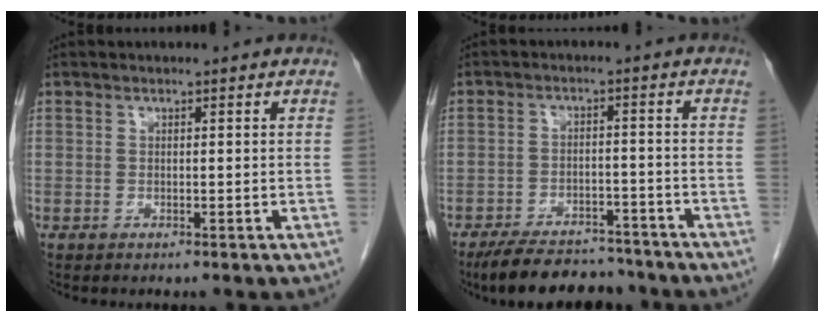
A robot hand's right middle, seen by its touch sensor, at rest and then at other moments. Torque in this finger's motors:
{"motor_torque": [0.57, -0.40, 0.16, 0.04]}